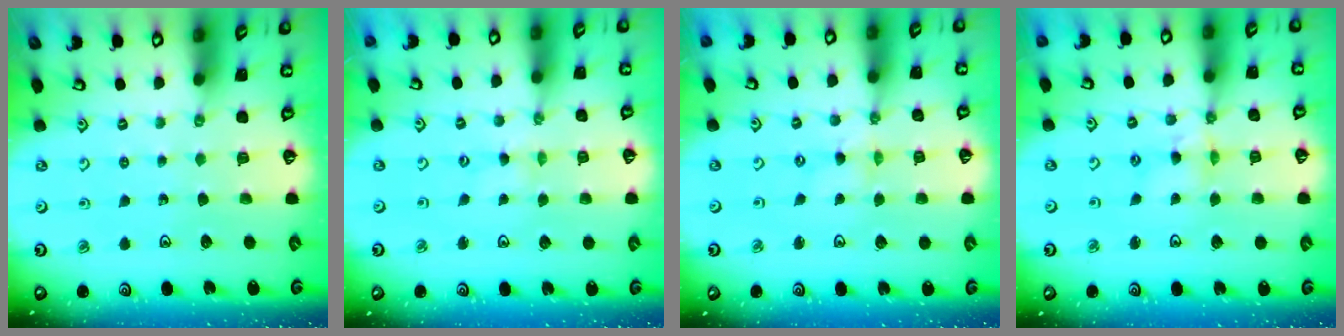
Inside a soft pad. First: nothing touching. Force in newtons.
{"total": 0.0}
{"total": 0.6, "press": 0.6, "slide": 0.1}
{"total": 3.5, "press": 3.5, "slide": 0.4}